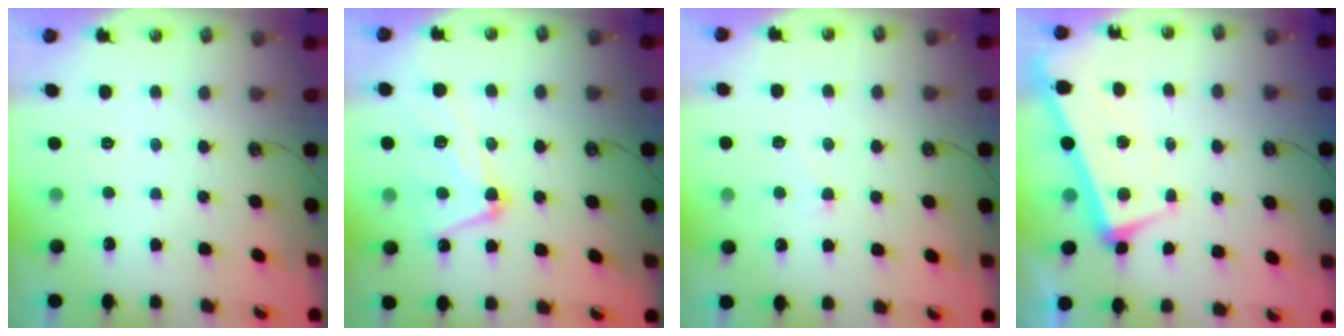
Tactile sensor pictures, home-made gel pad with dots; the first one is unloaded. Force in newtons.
{"total": 10.5, "press": 10.5, "slide": 1.1}
{"total": 2.4, "press": 2.3, "slide": 0.7}
{"total": 1.4, "press": 1.1, "slide": 0.8}